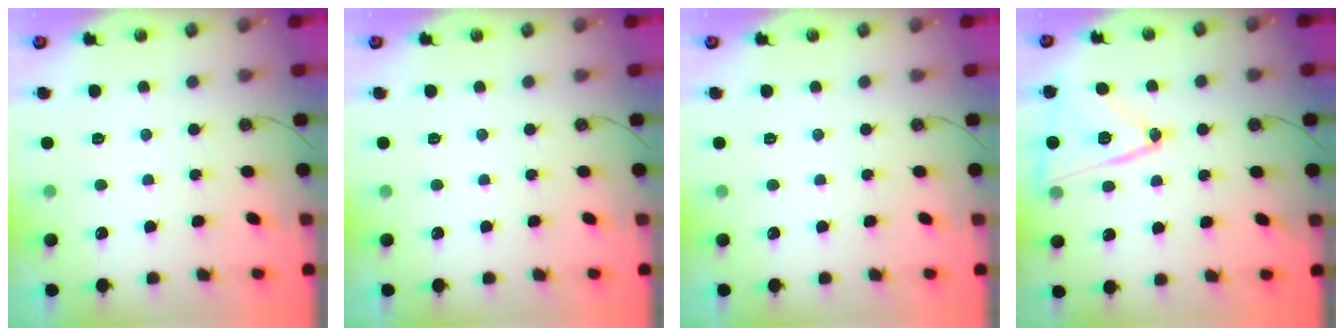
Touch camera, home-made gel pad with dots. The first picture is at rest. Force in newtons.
{"total": 0.0}
{"total": 0.0}
{"total": 16.2, "press": 16.1, "slide": 1.3}